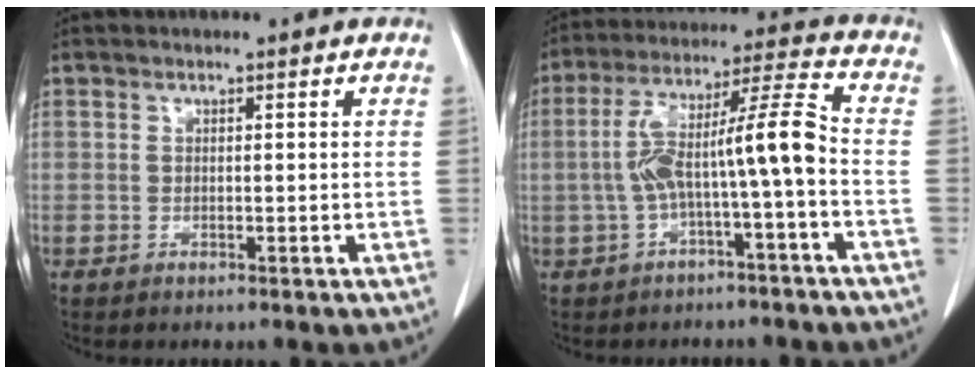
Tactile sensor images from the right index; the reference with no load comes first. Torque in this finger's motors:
{"motor_torque": [1.33, -0.41, 0.69, 0.15]}